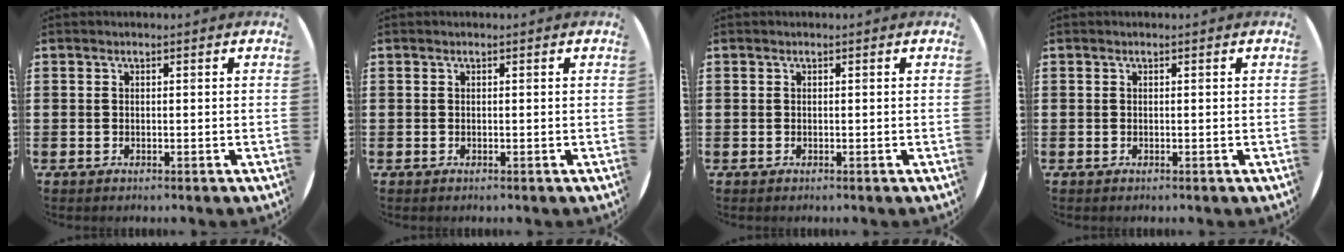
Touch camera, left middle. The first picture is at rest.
{"total": 0.0}
{"total": 0.0}
{"total": 0.0}